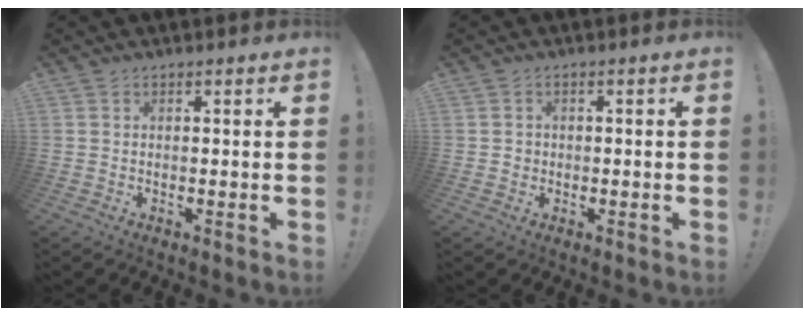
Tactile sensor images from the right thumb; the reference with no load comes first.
{"total": 1.5, "force": [-0.5, 1.4, 0.5], "torque": [-0.008, 0.006, -0.010]}